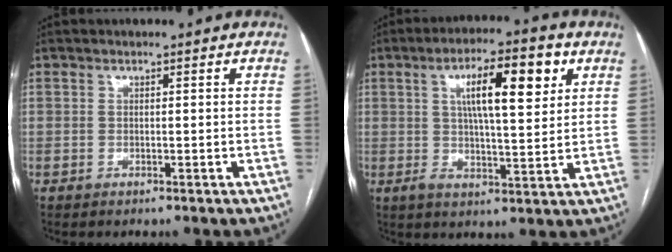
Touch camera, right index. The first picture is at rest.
{"total": 11.3, "force": [3.9, 2.4, 10.4], "torque": [-0.170, 0.018, 0.061]}